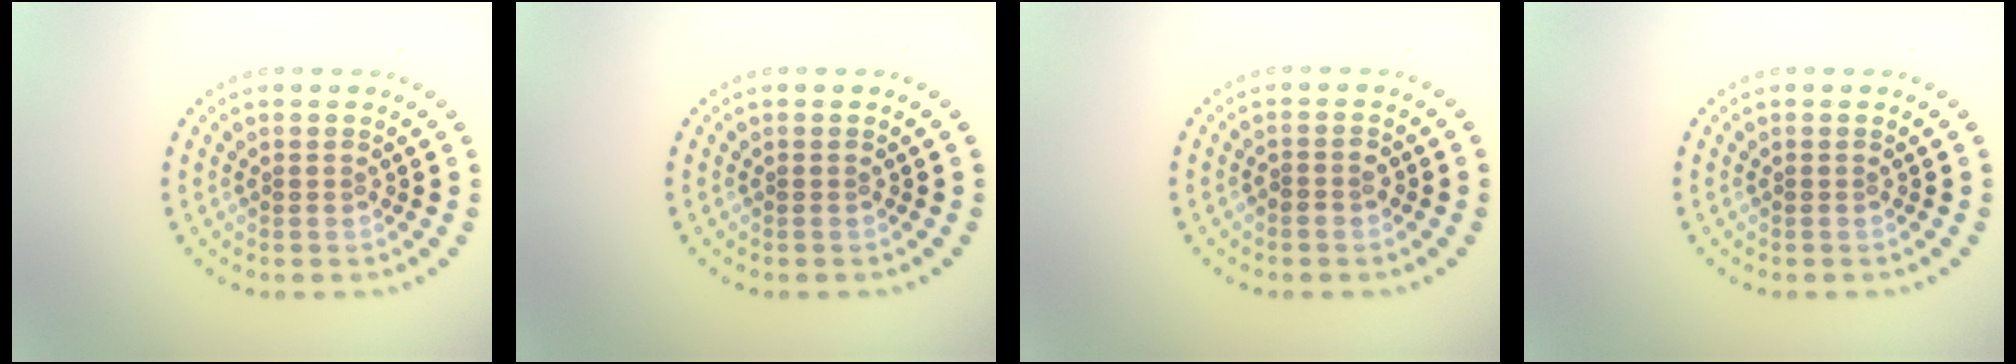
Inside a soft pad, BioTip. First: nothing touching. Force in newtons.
{"total": 0.0}
{"total": 1.2, "press": 1.1, "slide": 0.5}
{"total": 0.0}